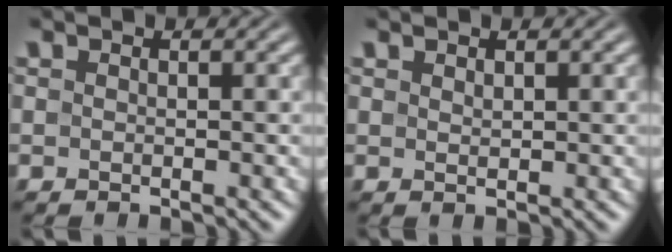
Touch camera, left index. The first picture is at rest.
{"total": 0.7, "force": [0.6, 0.1, 0.3], "torque": [-0.008, -0.001, 0.013]}